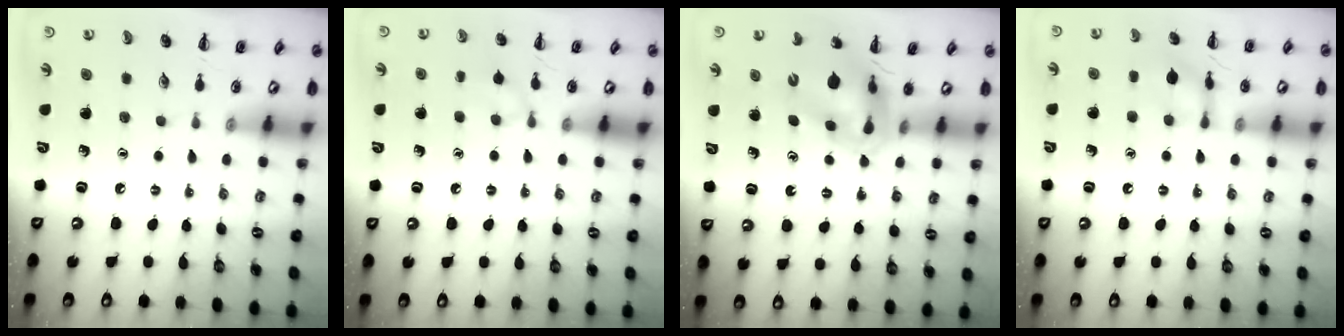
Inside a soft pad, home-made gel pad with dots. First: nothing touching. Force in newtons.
{"total": 6.6, "press": 6.2, "slide": 2.1}
{"total": 9.3, "press": 8.9, "slide": 2.8}
{"total": 9.2, "press": 9.1, "slide": 0.7}